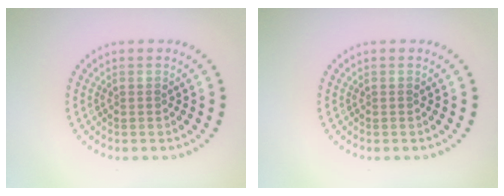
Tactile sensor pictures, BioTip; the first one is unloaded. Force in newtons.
{"total": 0.0}